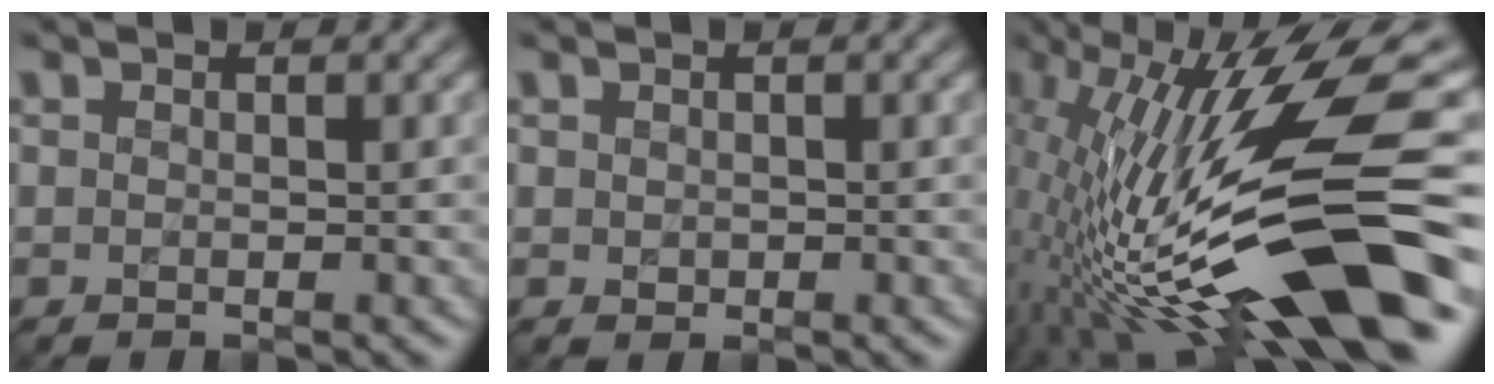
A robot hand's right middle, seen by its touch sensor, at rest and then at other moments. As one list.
[{"total": 0.5, "force": [0.1, 0.5, 0.2], "torque": [-0.001, -0.003, 0.003]}, {"total": 15.3, "force": [-1.2, 4.3, 14.6], "torque": [-0.266, 0.015, -0.013]}]